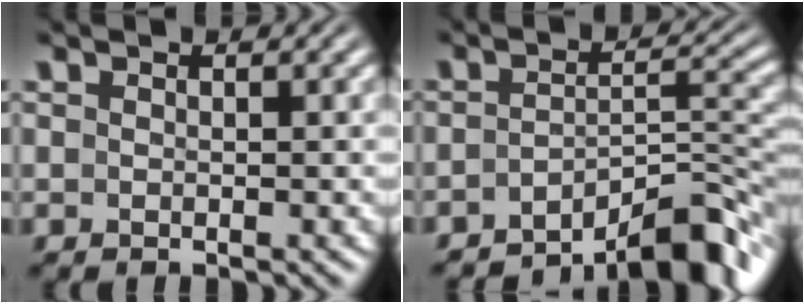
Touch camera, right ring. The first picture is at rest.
{"total": 9.6, "force": [-6.7, 3.5, 5.9], "torque": [-0.063, -0.025, -0.089]}